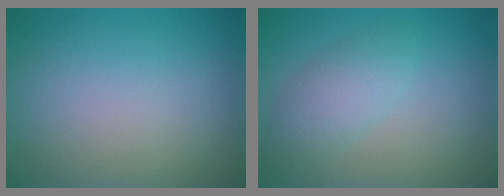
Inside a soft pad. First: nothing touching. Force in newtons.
{"total": 2.9, "press": 2.9, "slide": 0.0}